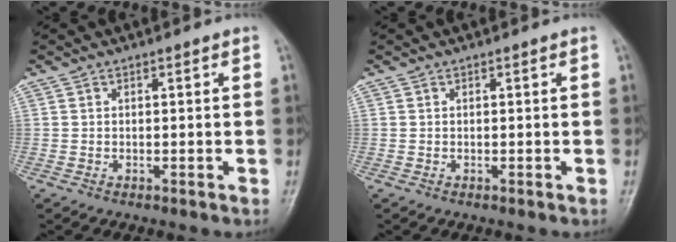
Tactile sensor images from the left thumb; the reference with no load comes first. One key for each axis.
{"total": 0.0}